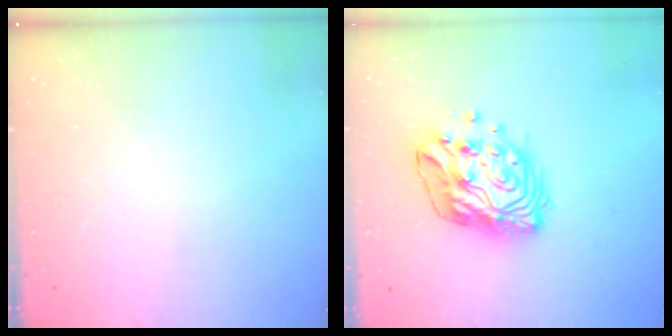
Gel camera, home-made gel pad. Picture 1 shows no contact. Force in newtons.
{"total": 14.9, "press": 14.8, "slide": 1.4}